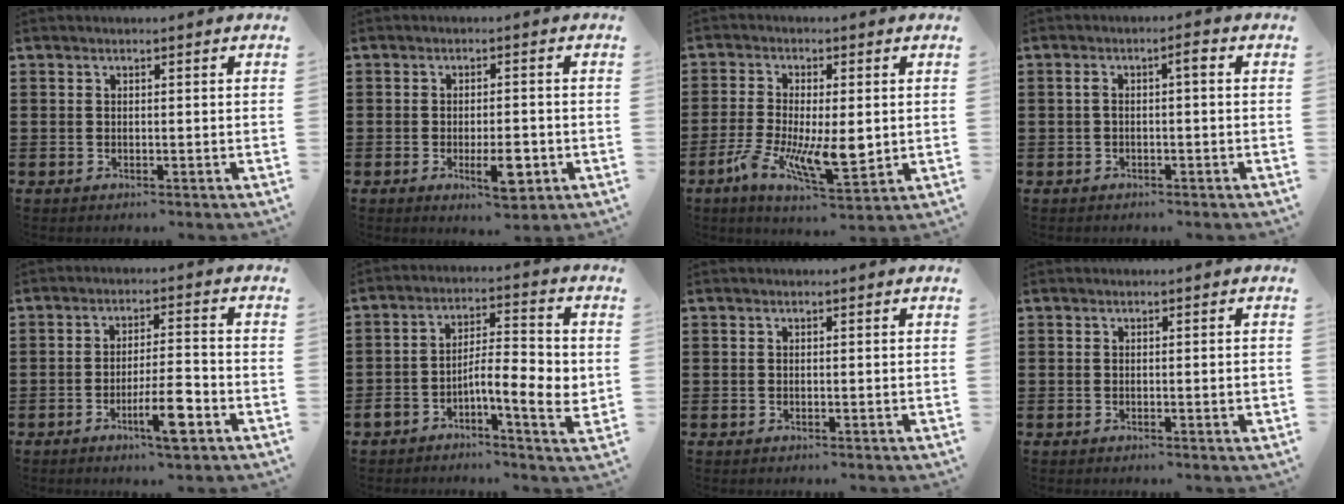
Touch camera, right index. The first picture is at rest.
{"total": 5.2, "force": [-1.9, 1.5, 4.6], "torque": [-0.071, -0.007, -0.030]}
{"total": 10.2, "force": [-2.1, 4.1, 9.1], "torque": [-0.159, -0.009, -0.026]}
{"total": 2.3, "force": [-0.4, 0.4, 2.2], "torque": [-0.041, 0.002, -0.009]}
{"total": 7.7, "force": [-3.6, 1.3, 6.7], "torque": [-0.123, -0.004, -0.064]}
{"total": 7.9, "force": [-1.9, 2.6, 7.2], "torque": [-0.107, -0.008, -0.036]}
{"total": 0.0}
{"total": 1.1, "force": [-0.1, 0.0, 1.1], "torque": [-0.018, -0.003, -0.002]}